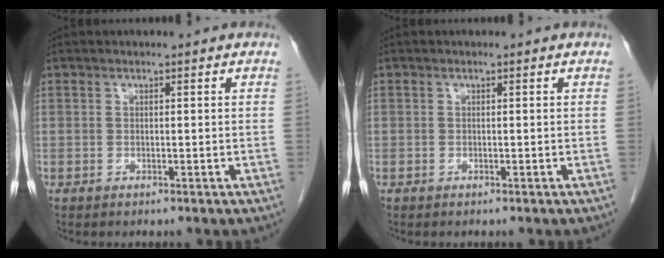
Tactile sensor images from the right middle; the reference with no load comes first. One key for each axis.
{"total": 0.0}